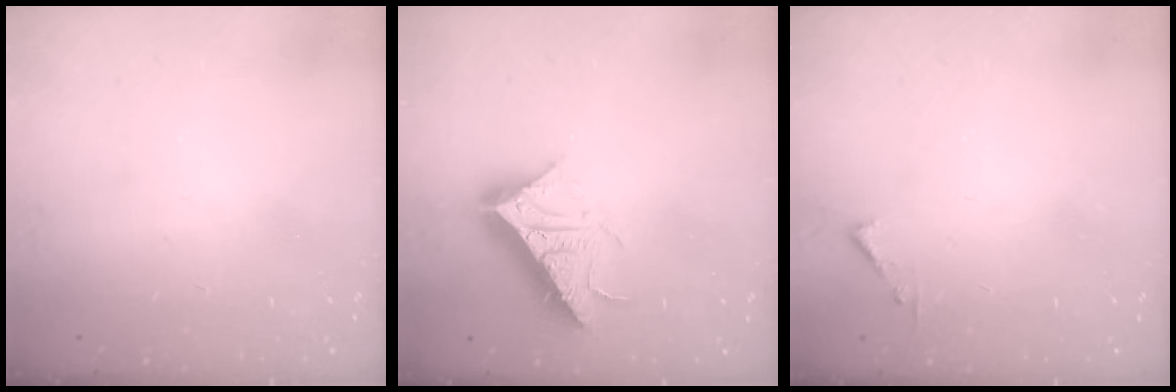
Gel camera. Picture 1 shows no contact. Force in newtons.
{"total": 16.3, "press": 16.3, "slide": 0.3}
{"total": 3.6, "press": 3.6, "slide": 0.4}